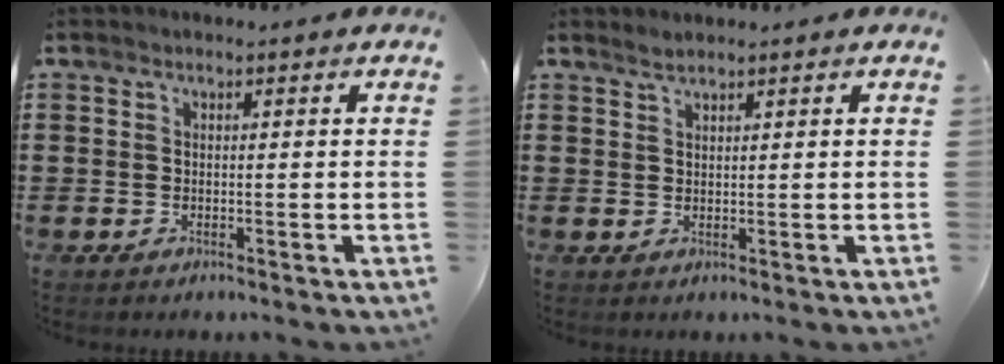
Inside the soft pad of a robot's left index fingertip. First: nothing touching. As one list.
[{"total": 1.3, "force": [1.2, 0.1, 0.5], "torque": [-0.012, 0.001, 0.022]}]